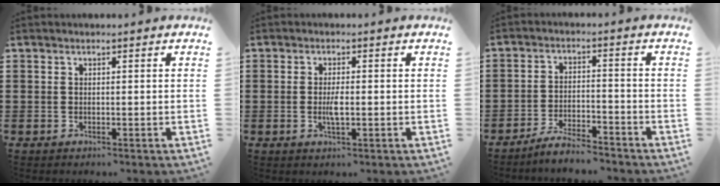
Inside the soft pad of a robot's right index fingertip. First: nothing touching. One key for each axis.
{"total": 2.8, "fx": -0.4, "fy": 0.8, "fz": 2.7, "tx": -0.055, "ty": -0.004, "tz": -0.009}
{"total": 4.7, "fx": -4.6, "fy": 0.2, "fz": 1.2, "tx": -0.029, "ty": 0.001, "tz": -0.092}